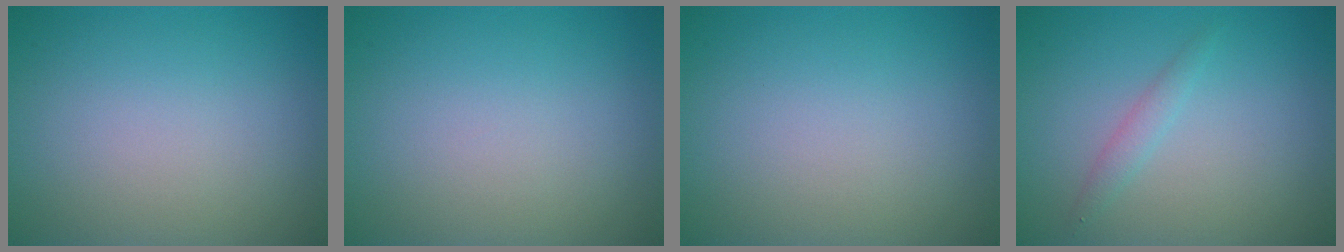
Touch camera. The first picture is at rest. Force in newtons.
{"total": 0.0}
{"total": 0.0}
{"total": 1.5, "press": 1.5, "slide": 0.1}